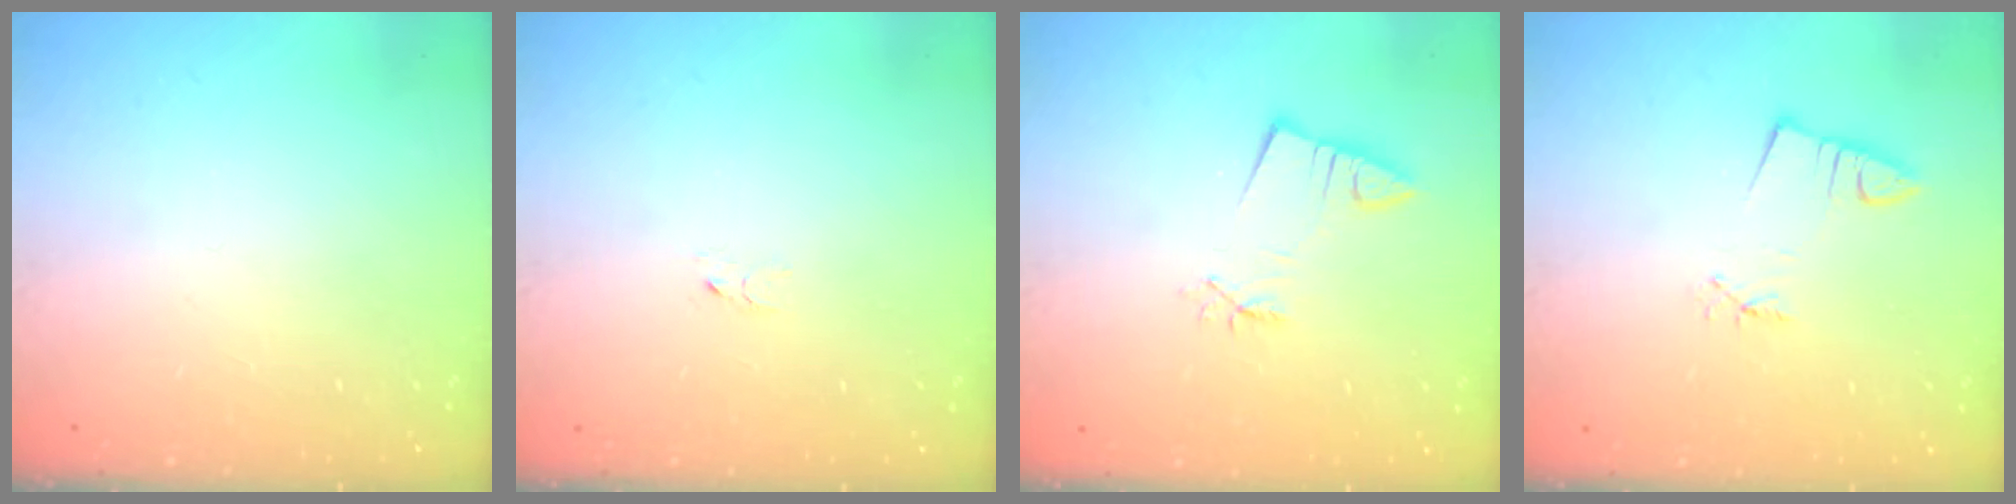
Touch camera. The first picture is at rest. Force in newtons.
{"total": 2.5, "press": 2.5, "slide": 0.2}
{"total": 2.8, "press": 2.8, "slide": 0.4}
{"total": 1.1, "press": 1.1, "slide": 0.0}